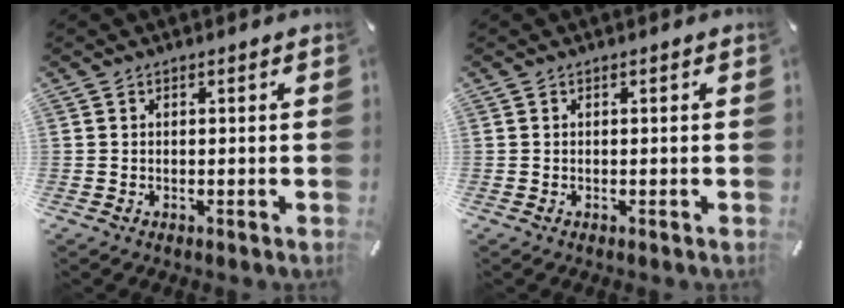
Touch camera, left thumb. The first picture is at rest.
{"total": 0.0}